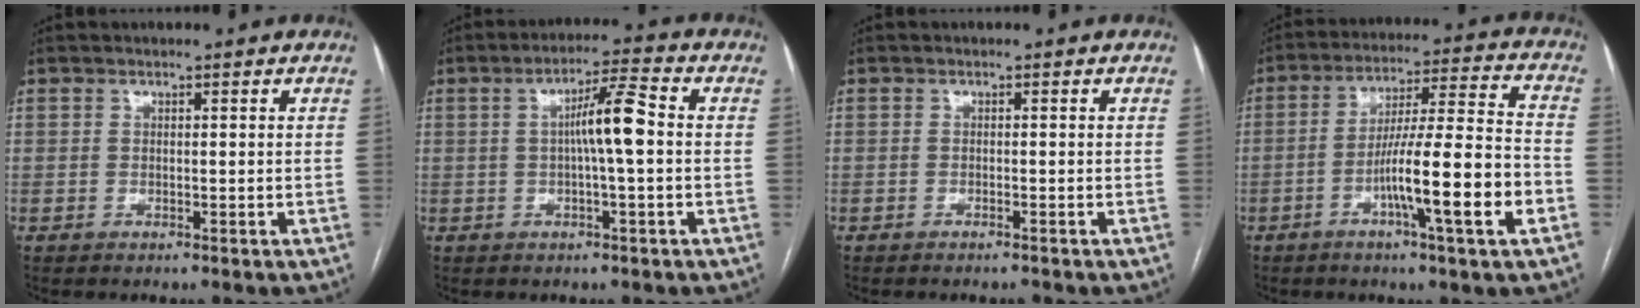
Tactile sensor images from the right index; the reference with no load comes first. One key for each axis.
{"total": 6.7, "fx": 0.2, "fy": 0.4, "fz": 6.7, "tx": -0.116, "ty": 0.017, "tz": 0.001}
{"total": 0.8, "fx": -0.8, "fy": -0.1, "fz": 0.2, "tx": -0.009, "ty": -0.002, "tz": -0.009}
{"total": 14.8, "fx": -5.2, "fy": -0.3, "fz": 13.9, "tx": -0.229, "ty": 0.002, "tz": -0.086}